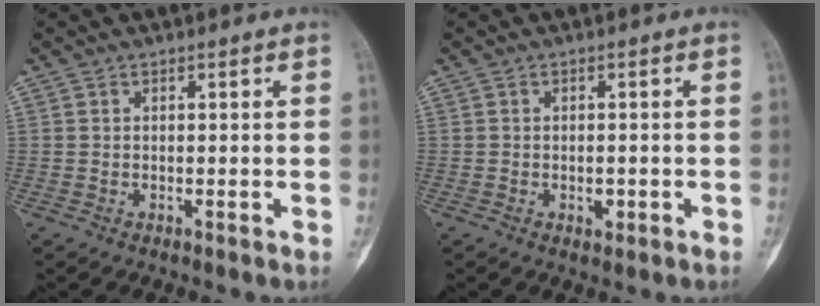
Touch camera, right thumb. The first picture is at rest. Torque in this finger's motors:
{"motor_torque": [-0.19, -0.21, -0.04, 0.39, -0.02]}